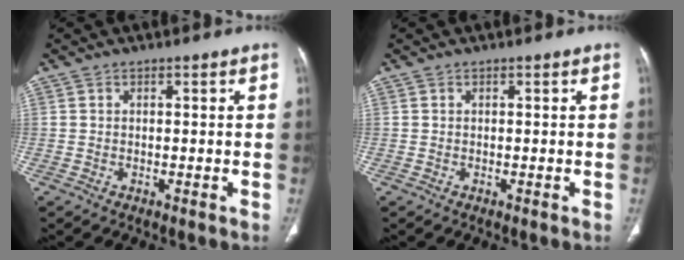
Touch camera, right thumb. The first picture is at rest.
{"total": 0.0}